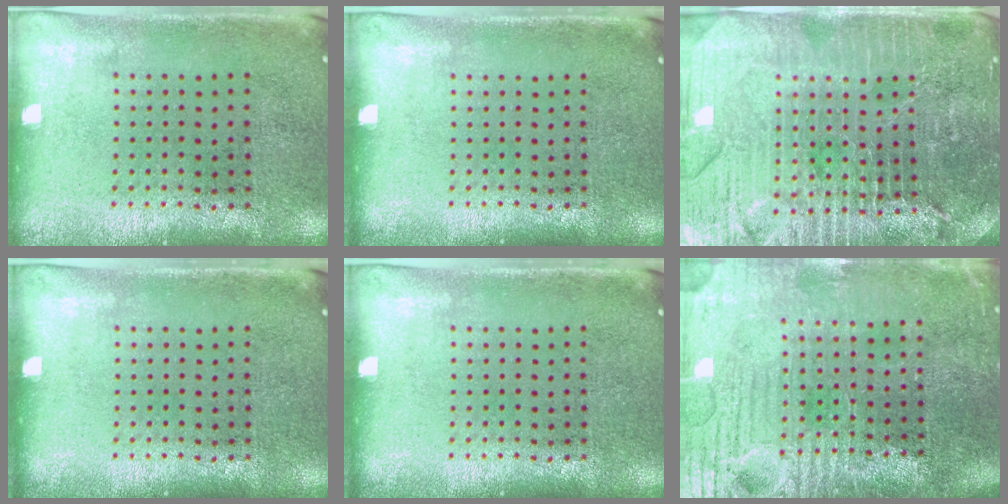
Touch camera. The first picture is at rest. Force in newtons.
{"total": 0.0}
{"total": 5.2, "press": 4.8, "slide": 2.1}
{"total": 0.0}
{"total": 0.0}
{"total": 3.9, "press": 3.8, "slide": 1.2}